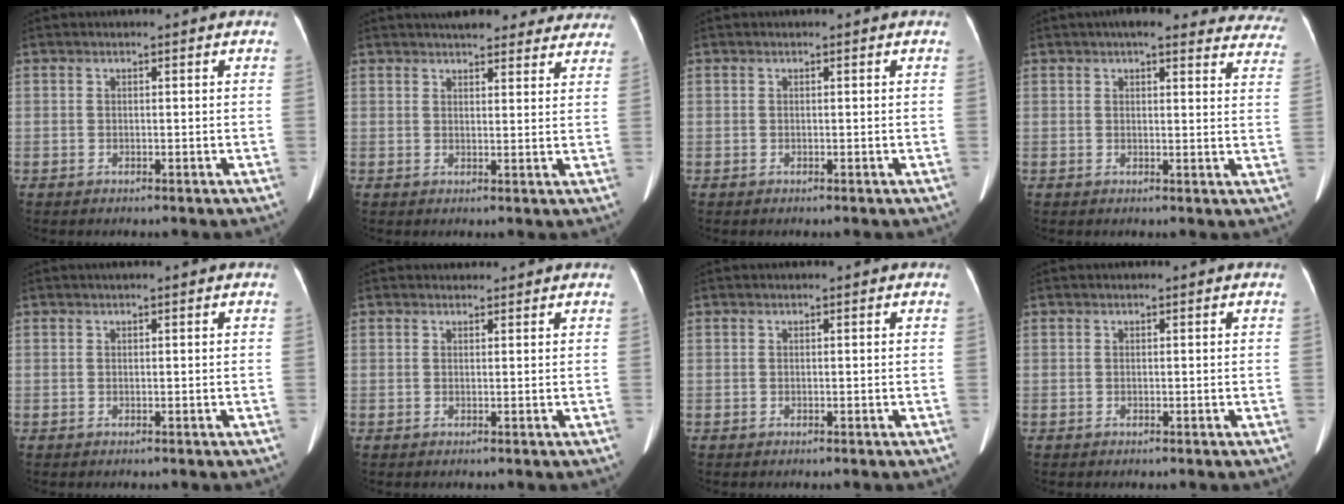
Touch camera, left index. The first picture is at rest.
{"total": 15.4, "force": [13.7, 4.3, 5.7], "torque": [-0.052, 0.024, 0.160]}
{"total": 0.0}
{"total": 18.8, "force": [16.8, 4.6, 7.0], "torque": [-0.054, -0.004, 0.172]}
{"total": 0.0}
{"total": 1.1, "force": [1.1, 0.4, -0.1], "torque": [-0.006, 0.010, 0.018]}
{"total": 0.0}
{"total": 0.0}